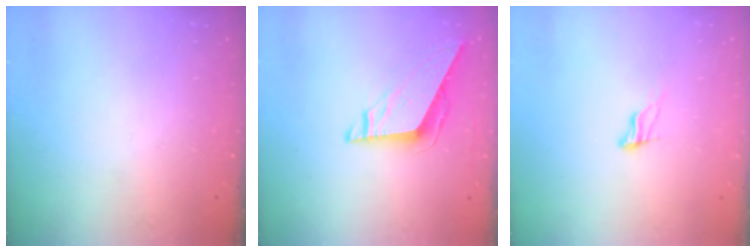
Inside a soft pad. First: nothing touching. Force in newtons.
{"total": 9.5, "press": 9.4, "slide": 0.9}
{"total": 5.8, "press": 5.8, "slide": 0.5}